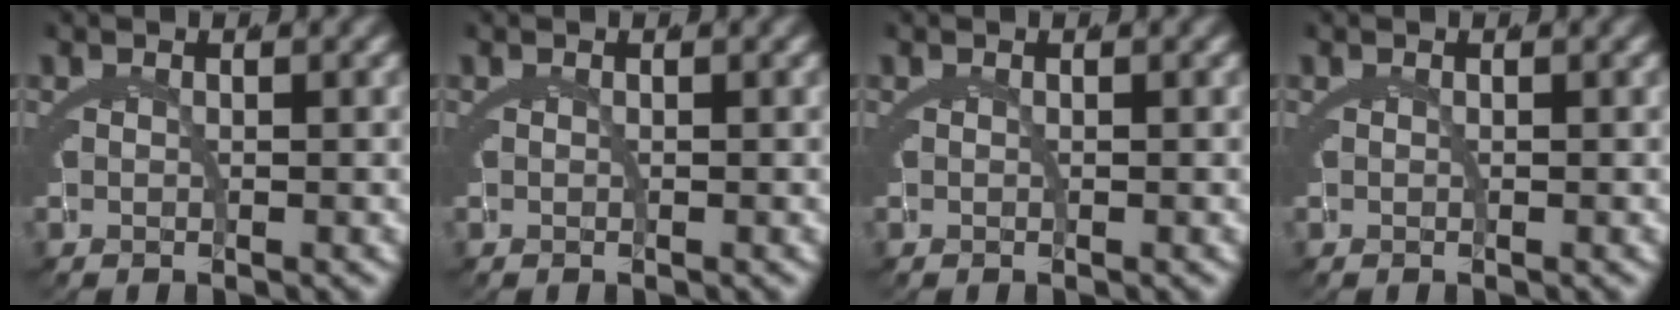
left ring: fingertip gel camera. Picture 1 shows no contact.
{"total": 0.0}
{"total": 0.0}
{"total": 0.0}